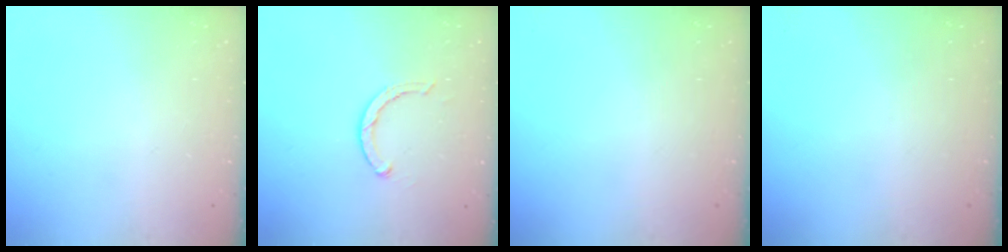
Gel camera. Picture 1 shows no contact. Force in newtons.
{"total": 2.6, "press": 2.5, "slide": 0.4}
{"total": 0.0}
{"total": 0.0}